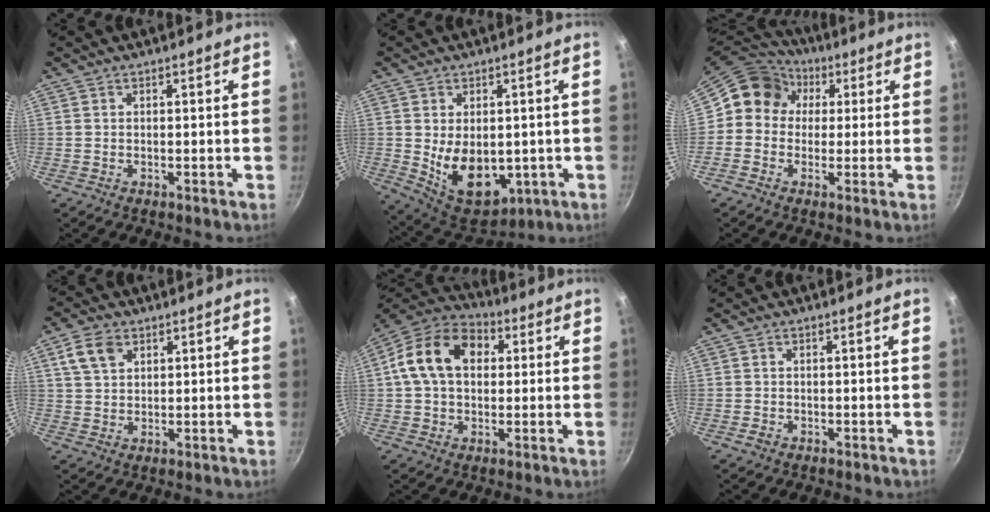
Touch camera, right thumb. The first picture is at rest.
{"total": 13.4, "force": [-1.2, 8.8, 10.0], "torque": [-0.124, -0.024, 0.008]}
{"total": 10.9, "force": [1.9, 9.9, 4.2], "torque": [-0.045, 0.025, 0.005]}
{"total": 6.0, "force": [2.8, 4.0, 3.5], "torque": [-0.056, 0.000, 0.053]}
{"total": 15.0, "force": [2.8, 10.7, 10.1], "torque": [-0.149, 0.027, 0.028]}
{"total": 1.1, "force": [-0.7, 0.8, 0.4], "torque": [-0.004, 0.002, -0.010]}